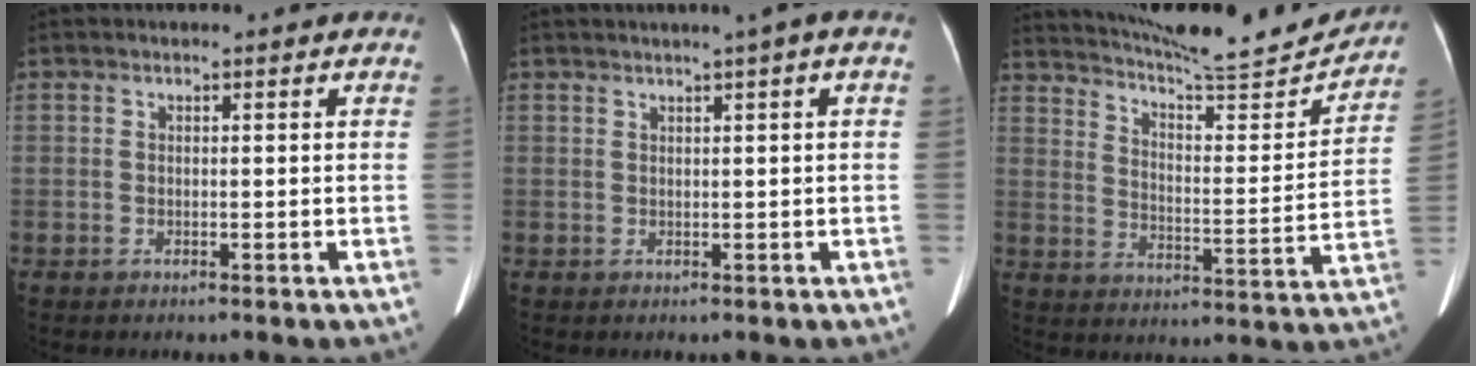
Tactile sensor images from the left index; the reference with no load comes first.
{"total": 2.7, "force": [1.4, -0.5, 2.3], "torque": [-0.035, 0.011, 0.022]}
{"total": 18.9, "force": [18.1, 0.8, 5.4], "torque": [-0.095, -0.042, 0.256]}